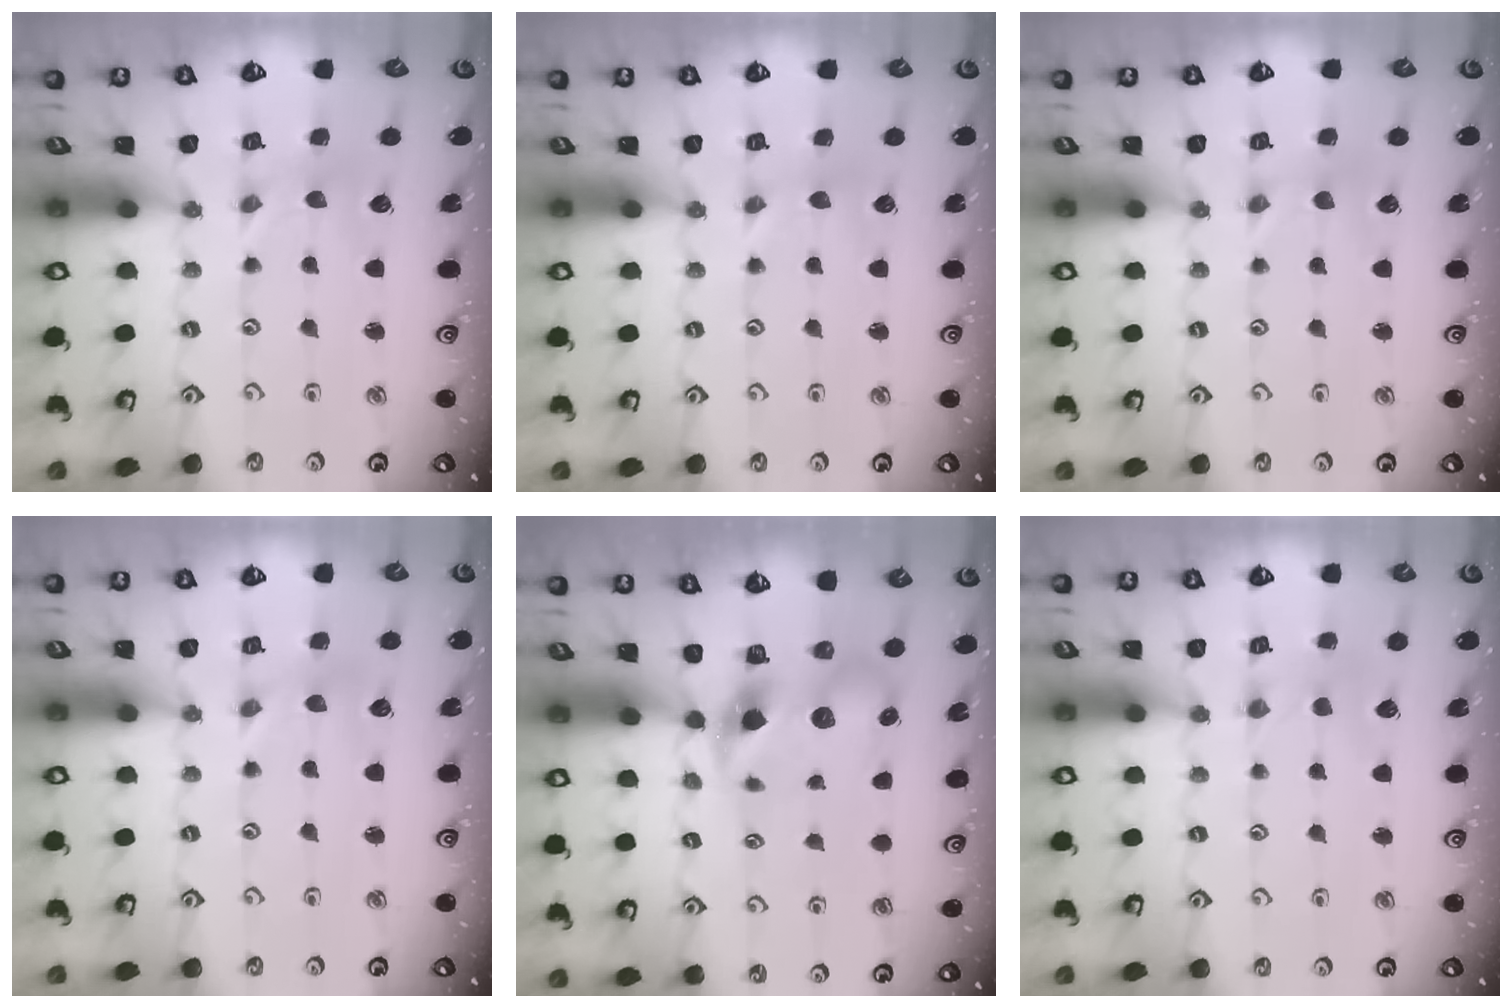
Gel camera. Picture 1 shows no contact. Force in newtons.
{"total": 0.9, "press": 0.9, "slide": 0.2}
{"total": 0.0}
{"total": 0.8, "press": 0.8, "slide": 0.0}
{"total": 9.0, "press": 8.9, "slide": 1.5}
{"total": 0.0}